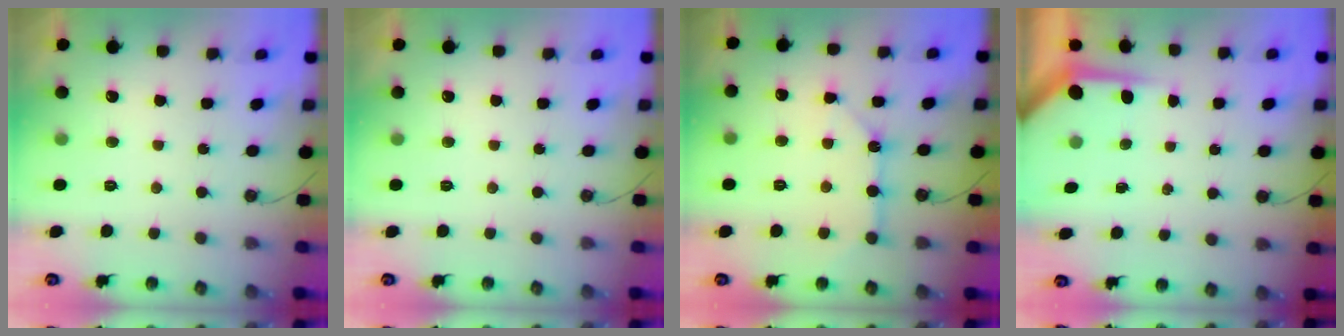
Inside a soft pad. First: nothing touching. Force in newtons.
{"total": 0.0}
{"total": 11.3, "press": 11.2, "slide": 1.1}
{"total": 3.8, "press": 3.7, "slide": 0.3}